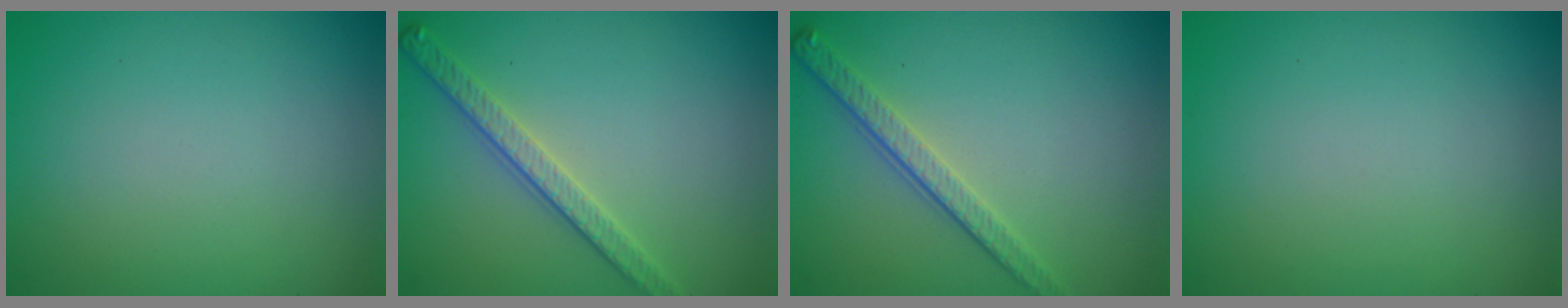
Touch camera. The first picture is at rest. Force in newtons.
{"total": 2.8, "press": 2.7, "slide": 0.8}
{"total": 2.9, "press": 2.5, "slide": 1.5}
{"total": 0.0}